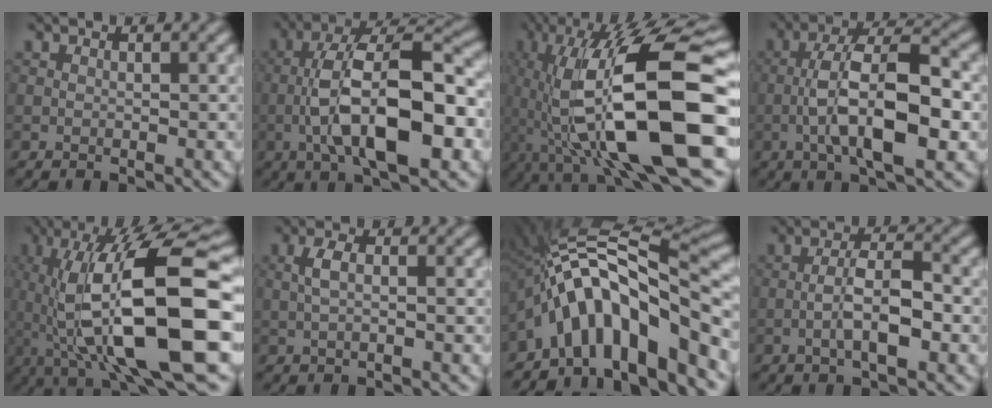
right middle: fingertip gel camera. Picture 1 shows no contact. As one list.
[{"total": 11.2, "force": [-2.6, 3.7, 10.2], "torque": [-0.176, 0.021, -0.036]}, {"total": 14.5, "force": [-2.9, 4.5, 13.5], "torque": [-0.246, 0.015, -0.044]}, {"total": 9.0, "force": [-2.1, 2.8, 8.3], "torque": [-0.140, 0.021, -0.033]}, {"total": 13.9, "force": [-1.5, 4.2, 13.2], "torque": [-0.230, 0.010, -0.022]}, {"total": 1.6, "force": [0.0, 0.4, 1.5], "torque": [-0.034, 0.010, 0.004]}, {"total": 12.1, "force": [-5.4, 4.1, 10.0], "torque": [-0.145, 0.028, -0.087]}, {"total": 4.1, "force": [-1.4, 1.1, 3.7], "torque": [-0.067, 0.015, -0.023]}]